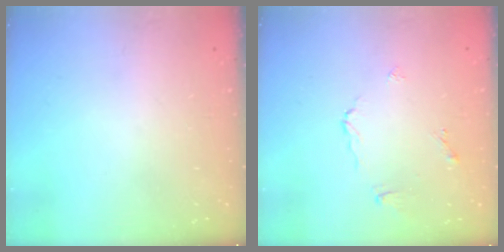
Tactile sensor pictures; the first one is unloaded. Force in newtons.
{"total": 4.7, "press": 4.7, "slide": 0.1}